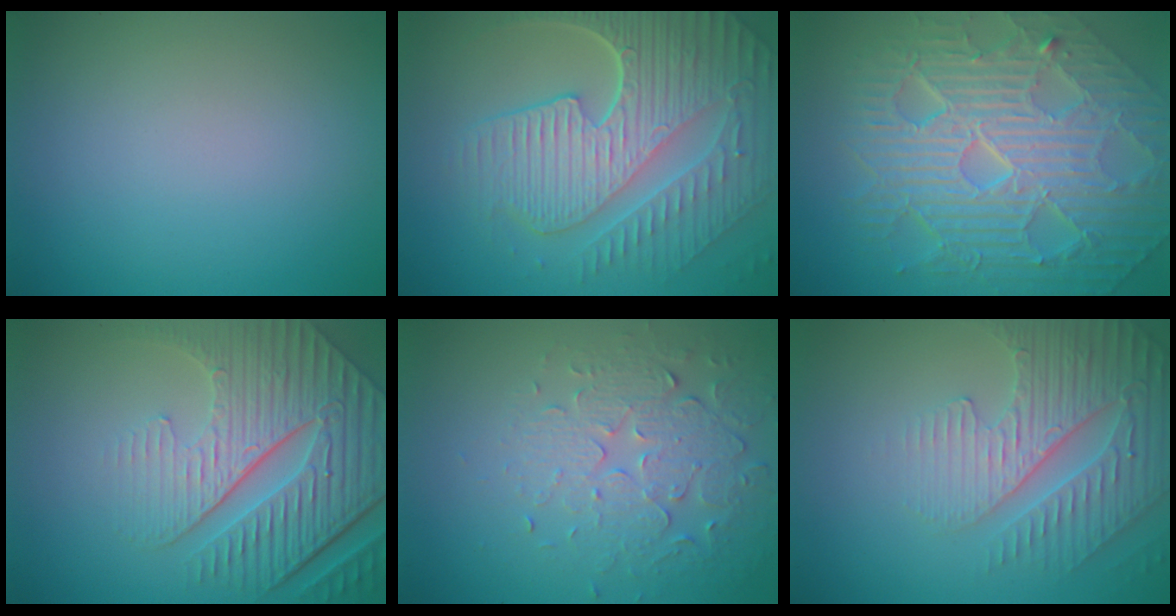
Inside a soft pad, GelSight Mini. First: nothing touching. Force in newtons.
{"total": 9.4, "press": 6.4, "slide": 6.9}
{"total": 11.3, "press": 7.5, "slide": 8.4}
{"total": 8.8, "press": 6.2, "slide": 6.2}
{"total": 4.7, "press": 3.4, "slide": 3.2}
{"total": 4.6, "press": 4.1, "slide": 2.0}